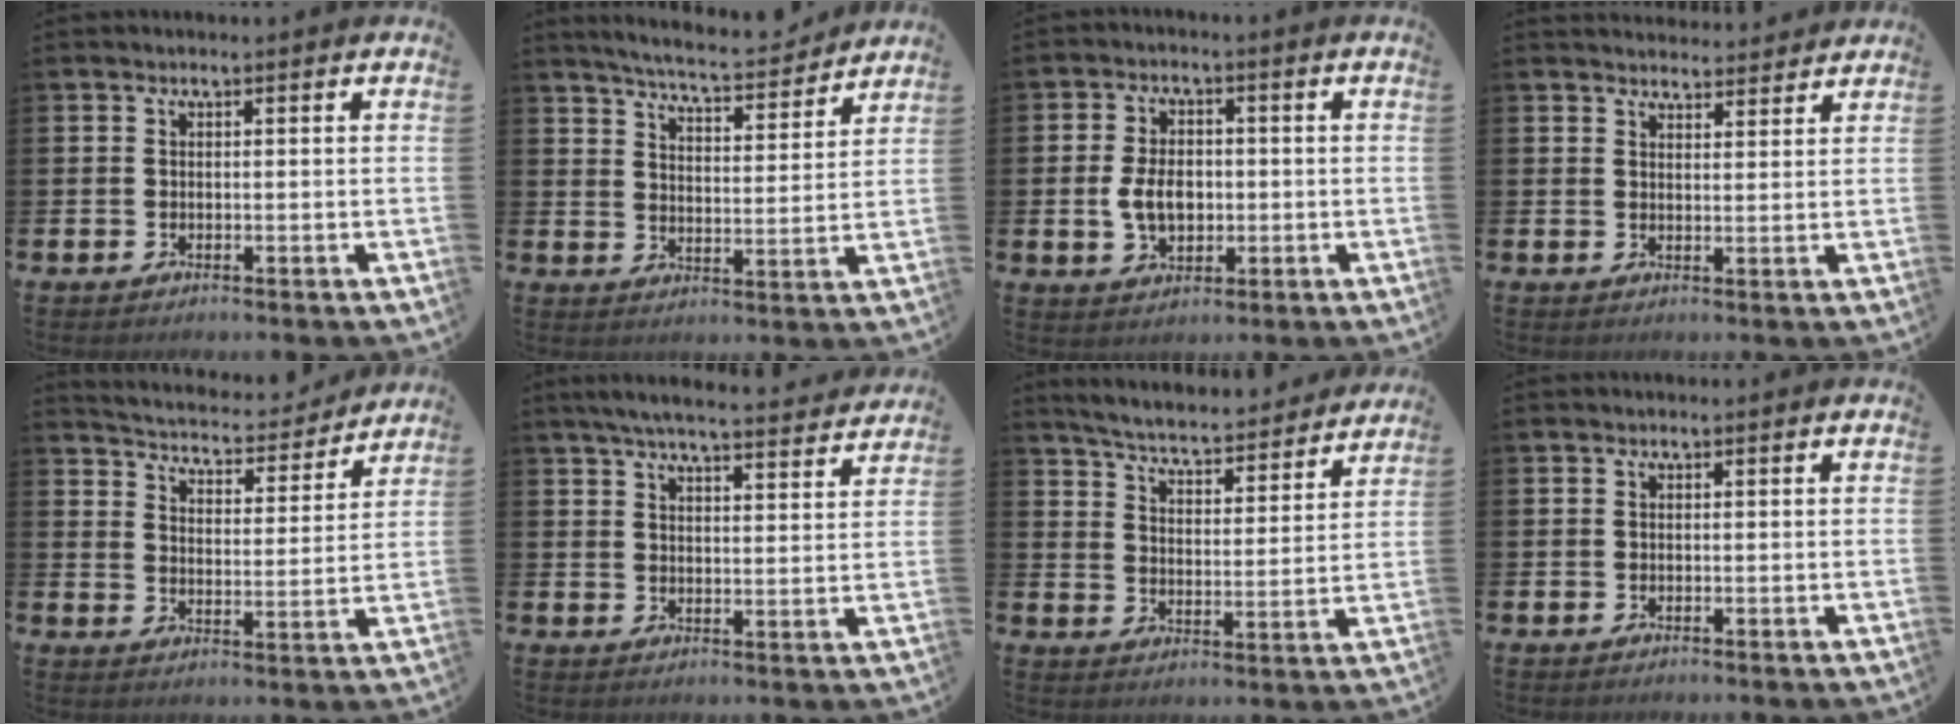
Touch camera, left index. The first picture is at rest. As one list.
[{"total": 5.9, "force": [5.8, 0.2, 1.3], "torque": [-0.043, -0.044, 0.097]}, {"total": 5.6, "force": [-0.4, 3.7, 4.1], "torque": [-0.066, 0.002, -0.014]}, {"total": 3.4, "force": [3.3, 0.7, -0.1], "torque": [0.005, -0.020, 0.058]}, {"total": 4.9, "force": [4.8, 0.8, 0.4], "torque": [-0.030, -0.044, 0.077]}, {"total": 5.8, "force": [5.6, 0.1, 1.6], "torque": [-0.045, -0.031, 0.098]}, {"total": 5.4, "force": [5.3, 0.4, 1.0], "torque": [-0.048, -0.045, 0.088]}, {"total": 0.0}]